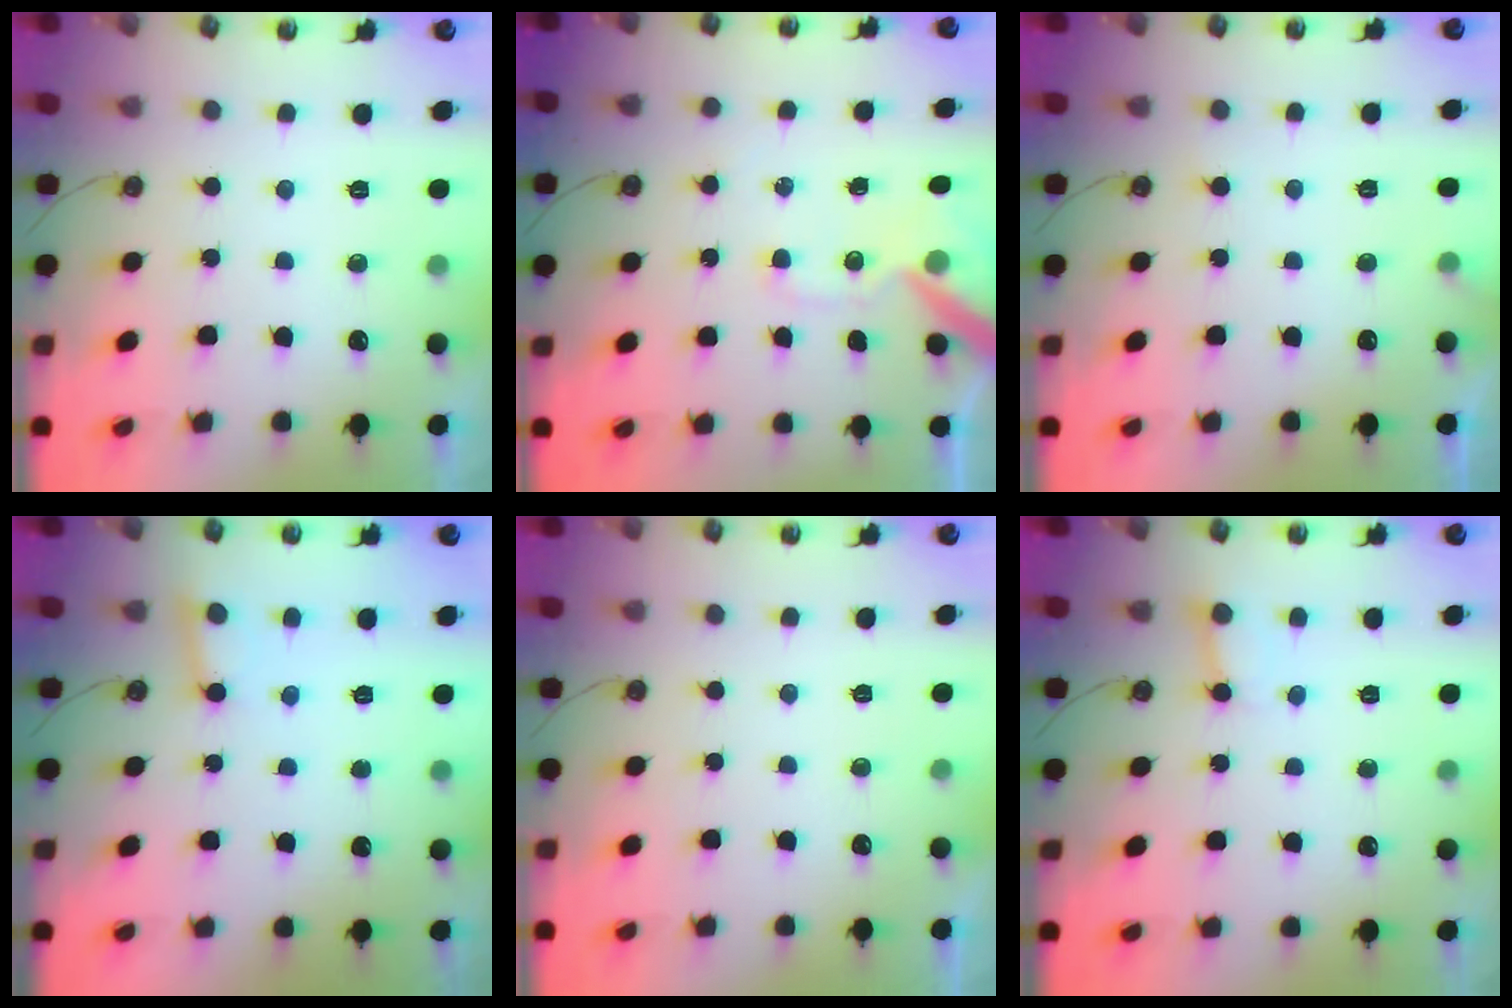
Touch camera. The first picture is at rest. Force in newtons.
{"total": 11.6, "press": 11.5, "slide": 1.5}
{"total": 5.2, "press": 5.1, "slide": 0.4}
{"total": 2.8, "press": 2.7, "slide": 0.6}
{"total": 0.0}
{"total": 2.4, "press": 2.4, "slide": 0.0}